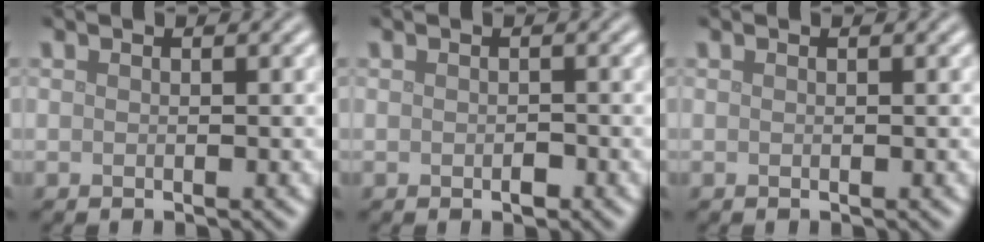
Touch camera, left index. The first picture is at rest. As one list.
[{"total": 0.8, "force": [-0.3, 0.5, 0.6], "torque": [-0.009, 0.000, -0.004]}, {"total": 0.0}]